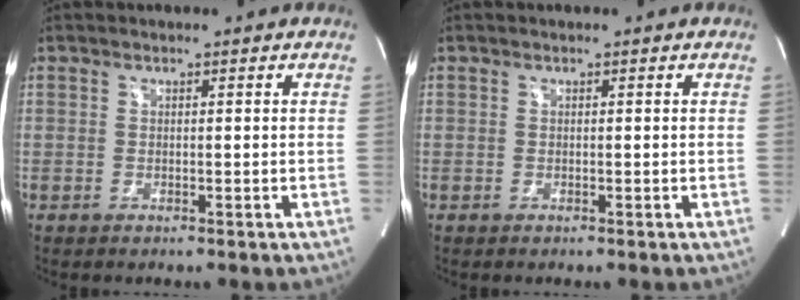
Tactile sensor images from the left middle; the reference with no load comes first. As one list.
[{"total": 0.0}]